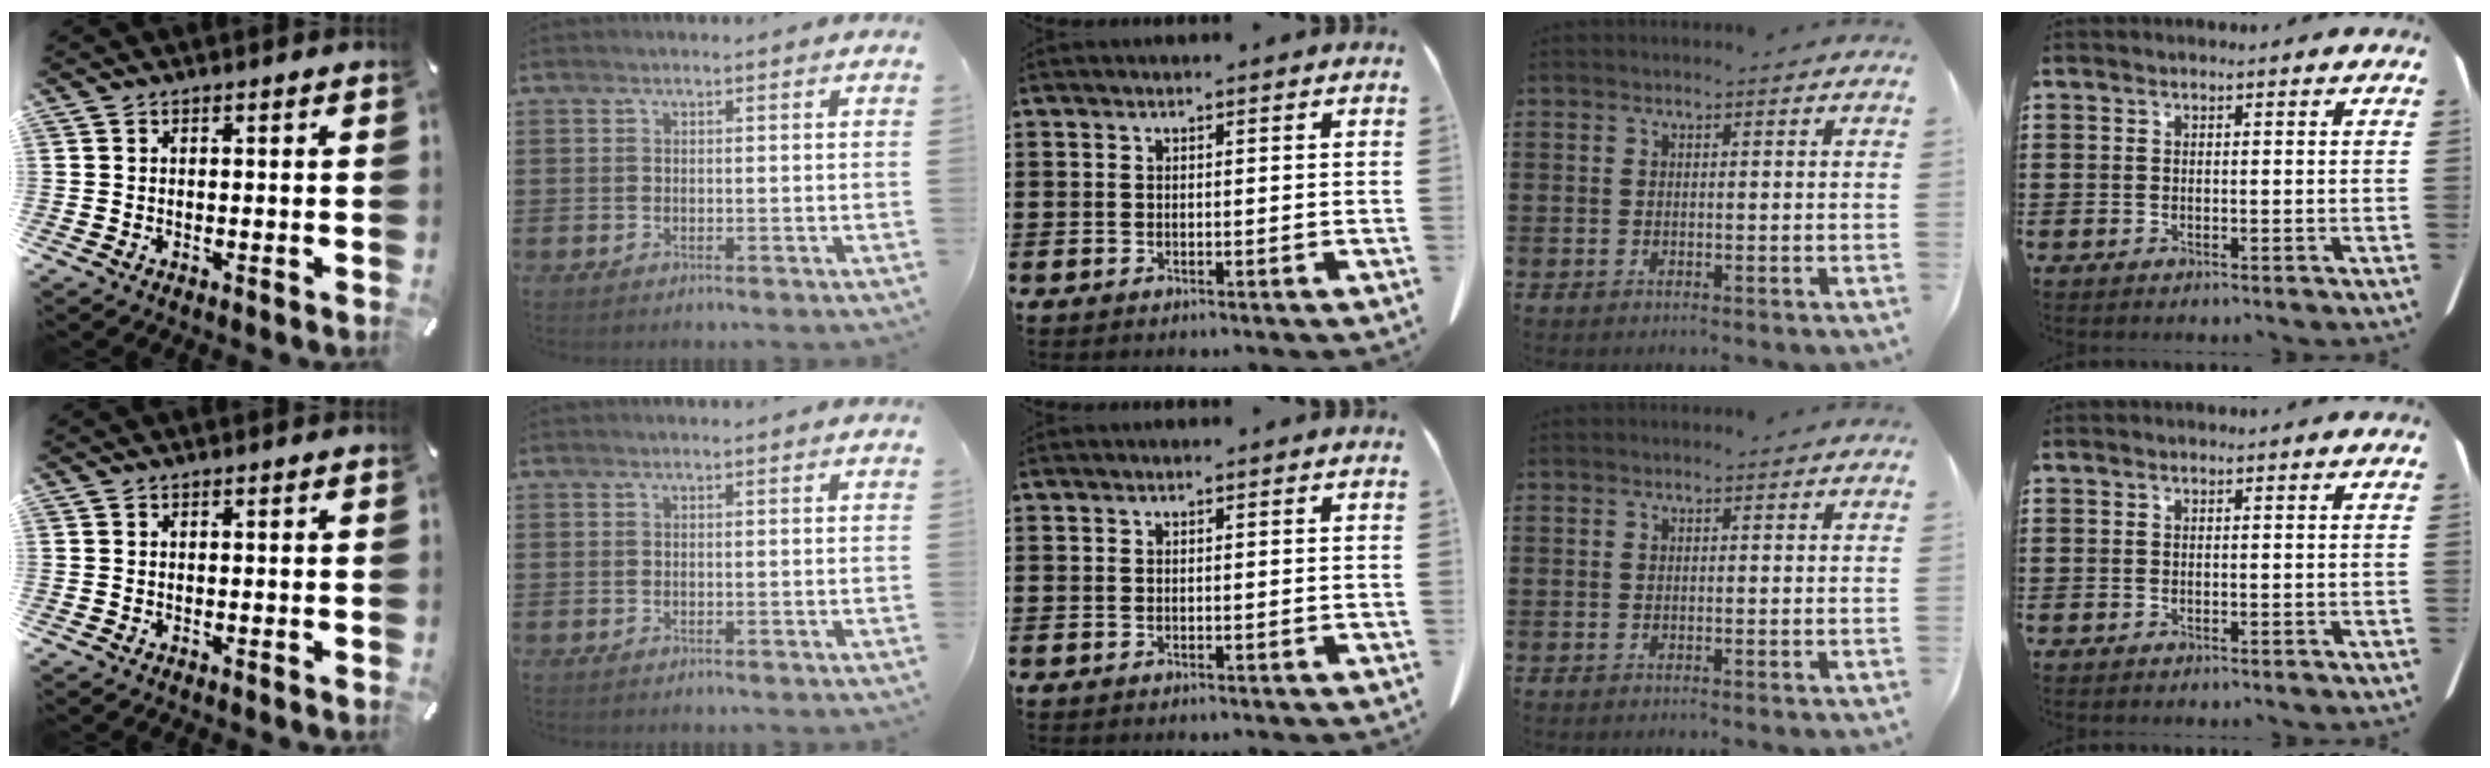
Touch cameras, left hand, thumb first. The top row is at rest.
{}